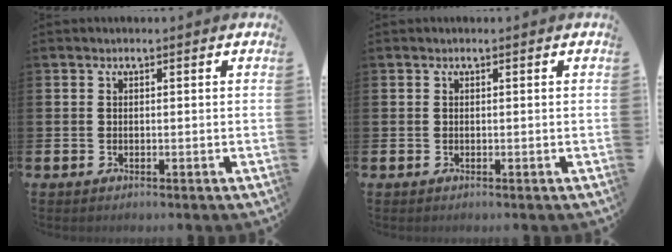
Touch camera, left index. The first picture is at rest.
{"total": 0.0}